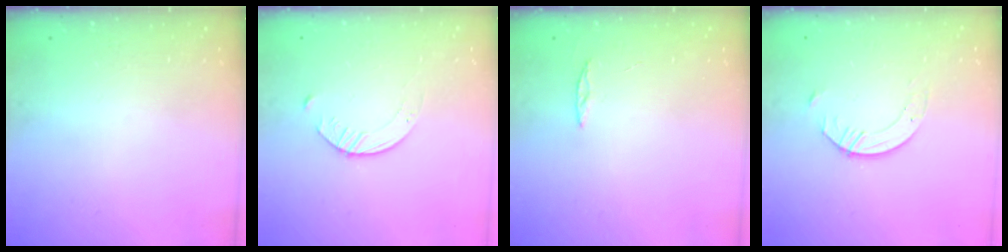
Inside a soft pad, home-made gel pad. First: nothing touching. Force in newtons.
{"total": 3.5, "press": 3.5, "slide": 0.4}
{"total": 2.0, "press": 2.0, "slide": 0.2}
{"total": 5.0, "press": 5.0, "slide": 0.5}